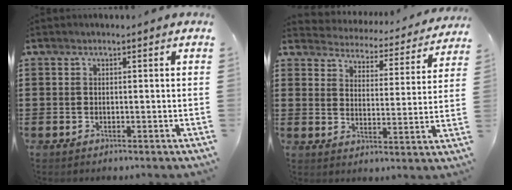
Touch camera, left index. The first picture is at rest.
{"total": 3.7, "force": [3.7, 0.0, -0.3], "torque": [-0.021, -0.035, 0.057]}